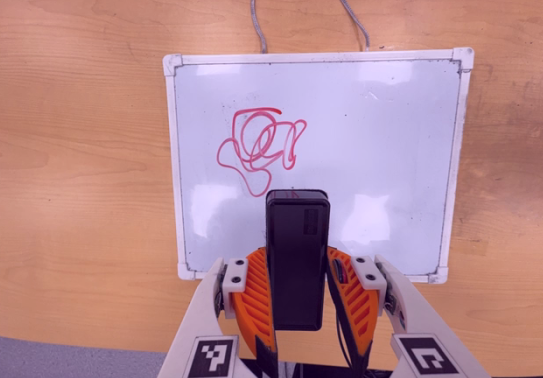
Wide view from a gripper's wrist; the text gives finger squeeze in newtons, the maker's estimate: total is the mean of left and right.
{"total": 3.3, "left": 2.0, "right": 4.7}